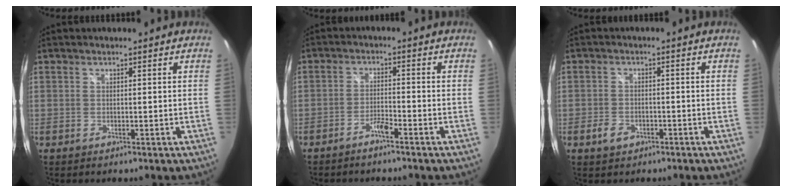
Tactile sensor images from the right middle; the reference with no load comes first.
{"total": 2.7, "force": [-2.3, 0.1, 1.4], "torque": [-0.045, 0.005, -0.045]}
{"total": 3.2, "force": [-1.8, 2.2, 1.5], "torque": [-0.035, 0.003, -0.029]}